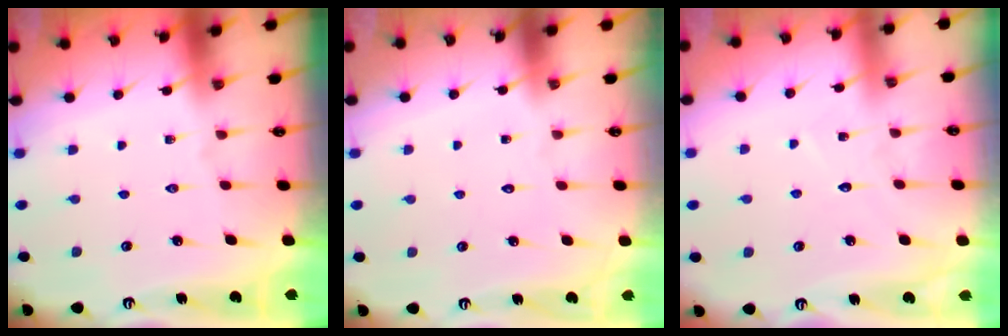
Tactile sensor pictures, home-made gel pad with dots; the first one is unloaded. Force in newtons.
{"total": 1.6, "press": 1.6, "slide": 0.1}
{"total": 4.7, "press": 4.7, "slide": 0.4}